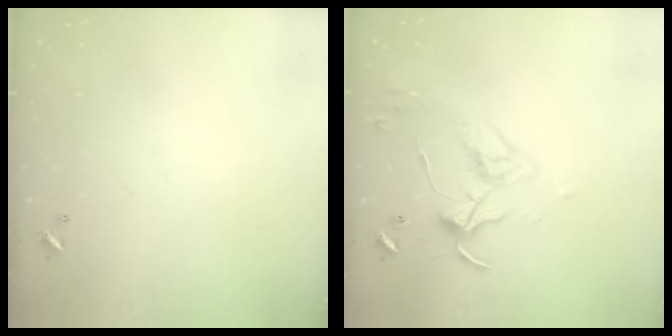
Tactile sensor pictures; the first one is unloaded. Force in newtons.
{"total": 3.3, "press": 3.2, "slide": 0.6}